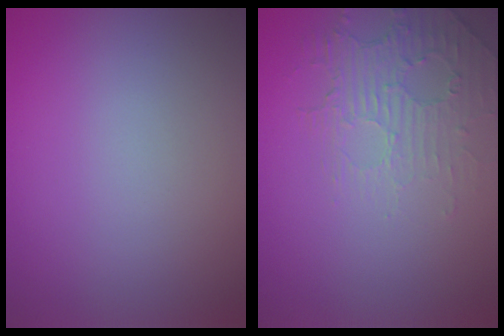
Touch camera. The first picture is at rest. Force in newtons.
{"total": 2.1, "press": 1.2, "slide": 1.7}